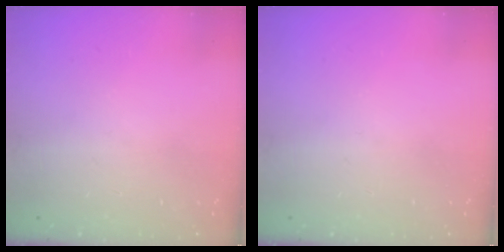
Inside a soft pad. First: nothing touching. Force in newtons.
{"total": 0.0}